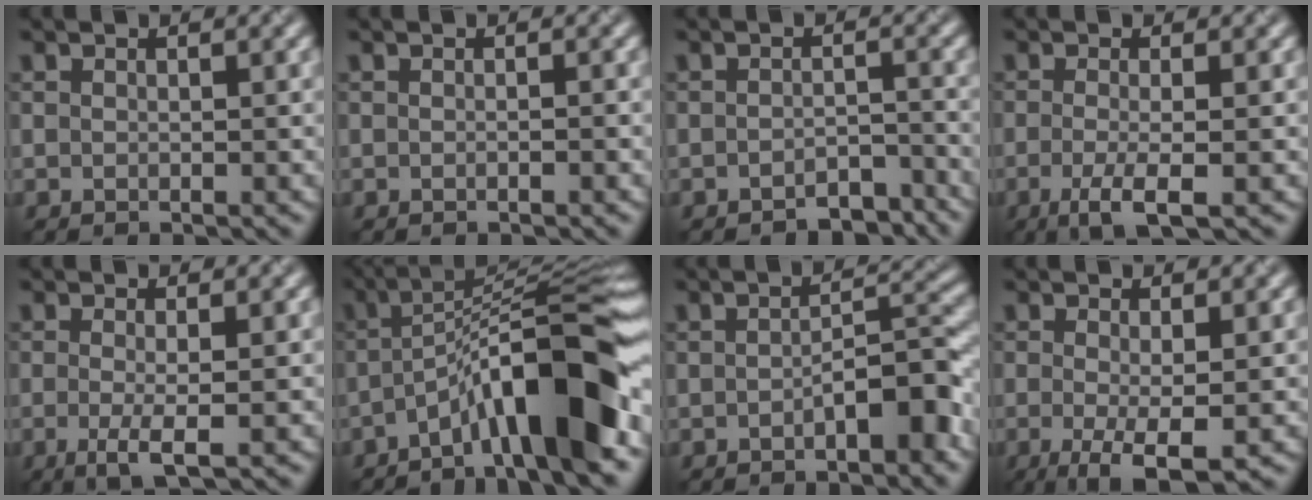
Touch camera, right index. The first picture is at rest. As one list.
[{"total": 1.5, "force": [-0.2, 0.9, 1.1], "torque": [0.006, 0.010, -0.016]}, {"total": 3.7, "force": [-3.6, 0.3, 0.5], "torque": [-0.007, 0.005, -0.041]}, {"total": 3.4, "force": [-1.6, 0.6, 2.9], "torque": [-0.058, 0.000, -0.023]}, {"total": 2.5, "force": [-1.0, 0.2, 2.3], "torque": [-0.048, -0.004, -0.008]}, {"total": 11.3, "force": [-5.5, 1.6, 9.8], "torque": [-0.142, 0.031, -0.086]}, {"total": 3.6, "force": [-1.9, 0.7, 3.0], "torque": [-0.047, 0.015, -0.024]}, {"total": 4.2, "force": [-1.5, 0.8, 3.9], "torque": [-0.074, -0.007, -0.015]}]